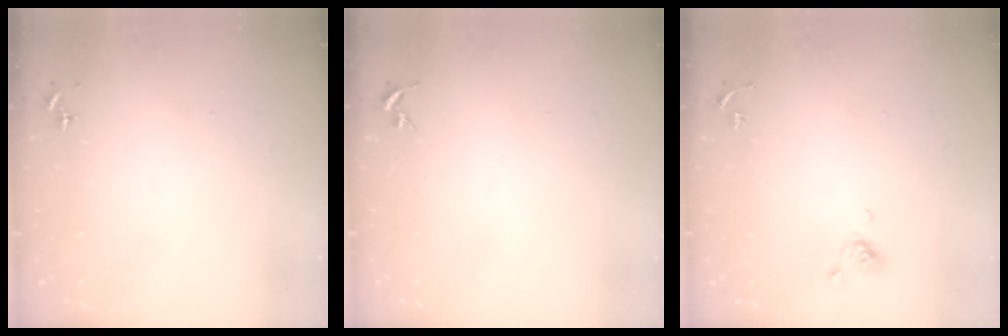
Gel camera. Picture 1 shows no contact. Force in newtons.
{"total": 0.0}
{"total": 6.6, "press": 6.4, "slide": 1.5}